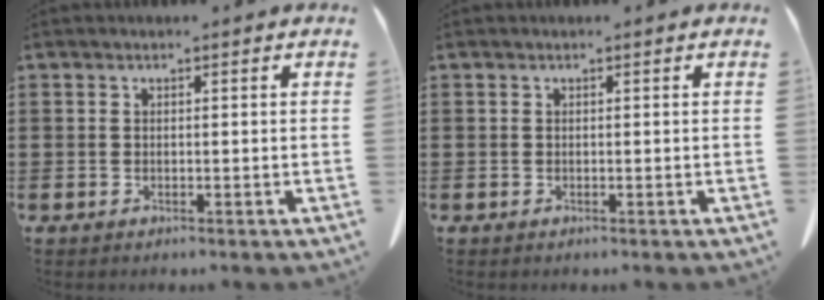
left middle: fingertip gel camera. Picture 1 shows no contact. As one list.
[{"total": 0.0}]